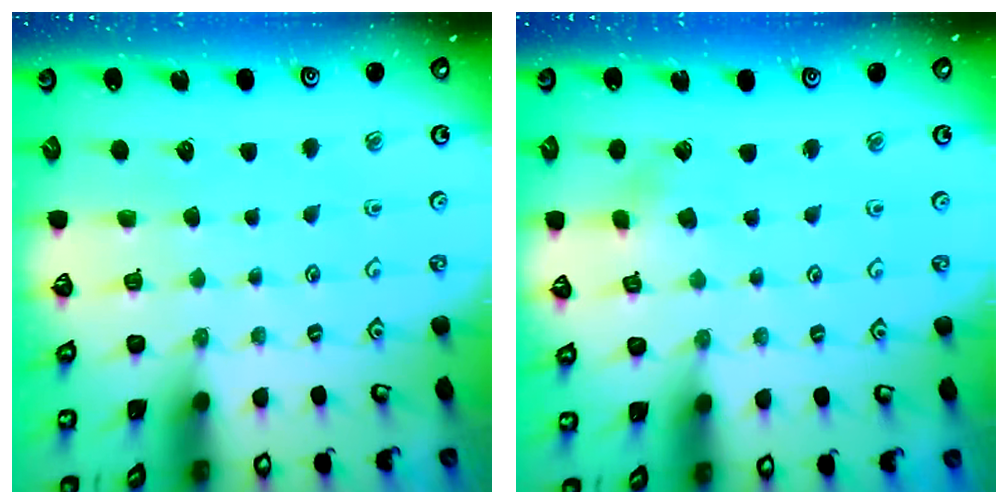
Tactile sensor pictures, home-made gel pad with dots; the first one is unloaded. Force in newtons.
{"total": 2.8, "press": 2.7, "slide": 0.6}